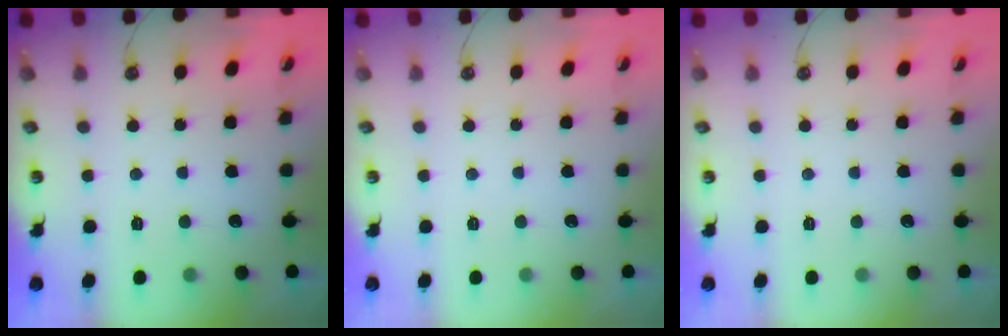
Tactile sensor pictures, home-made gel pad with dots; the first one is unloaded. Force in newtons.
{"total": 0.0}
{"total": 0.0}